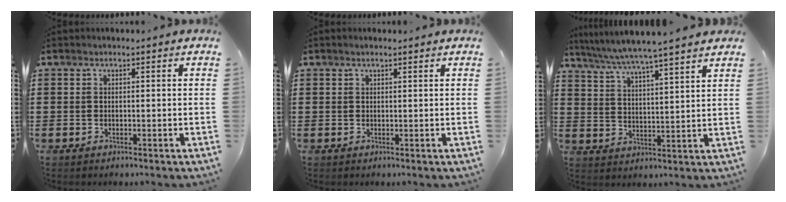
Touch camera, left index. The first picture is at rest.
{"total": 0.5, "force": [0.4, 0.1, 0.3], "torque": [-0.008, 0.001, 0.008]}
{"total": 5.7, "force": [5.1, -0.8, 2.5], "torque": [-0.069, -0.033, 0.085]}